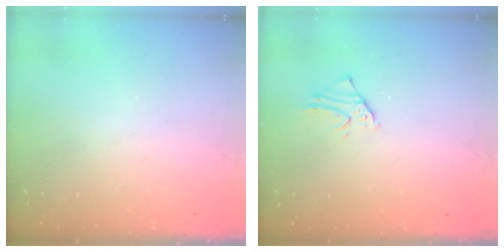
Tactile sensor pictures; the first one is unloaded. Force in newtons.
{"total": 1.5, "press": 1.5, "slide": 0.1}